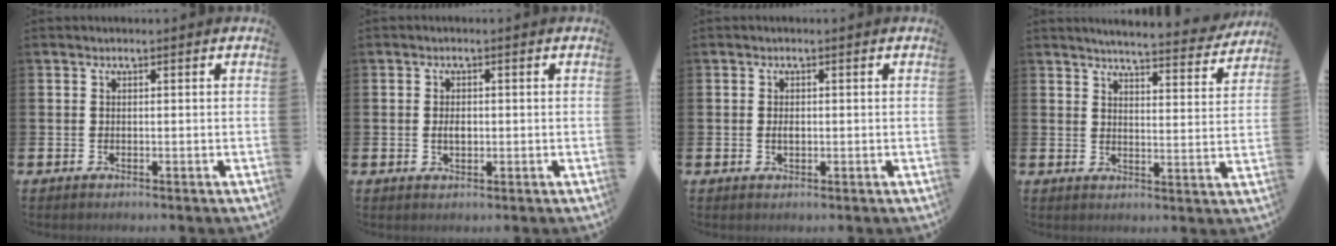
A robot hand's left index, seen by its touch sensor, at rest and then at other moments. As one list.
[{"total": 1.9, "force": [0.0, 1.1, 1.5], "torque": [-0.022, 0.003, -0.004]}, {"total": 1.2, "force": [0.0, 0.7, 0.9], "torque": [-0.019, 0.006, -0.002]}, {"total": 5.2, "force": [5.1, 0.2, 1.0], "torque": [-0.029, -0.039, 0.086]}]